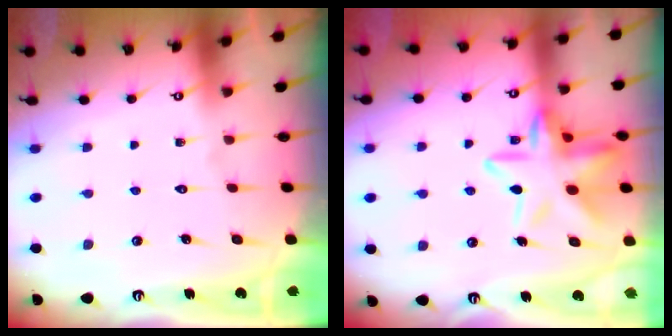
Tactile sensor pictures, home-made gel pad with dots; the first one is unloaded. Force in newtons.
{"total": 15.9, "press": 15.8, "slide": 1.6}